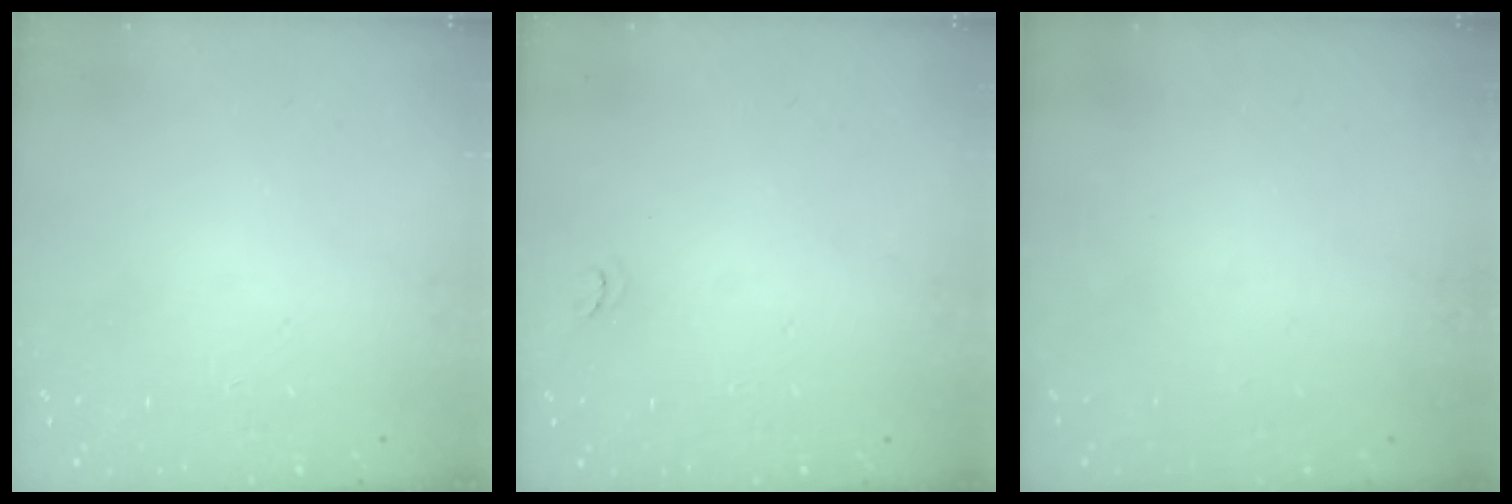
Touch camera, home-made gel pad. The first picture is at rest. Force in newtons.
{"total": 2.9, "press": 2.9, "slide": 0.3}
{"total": 0.0}